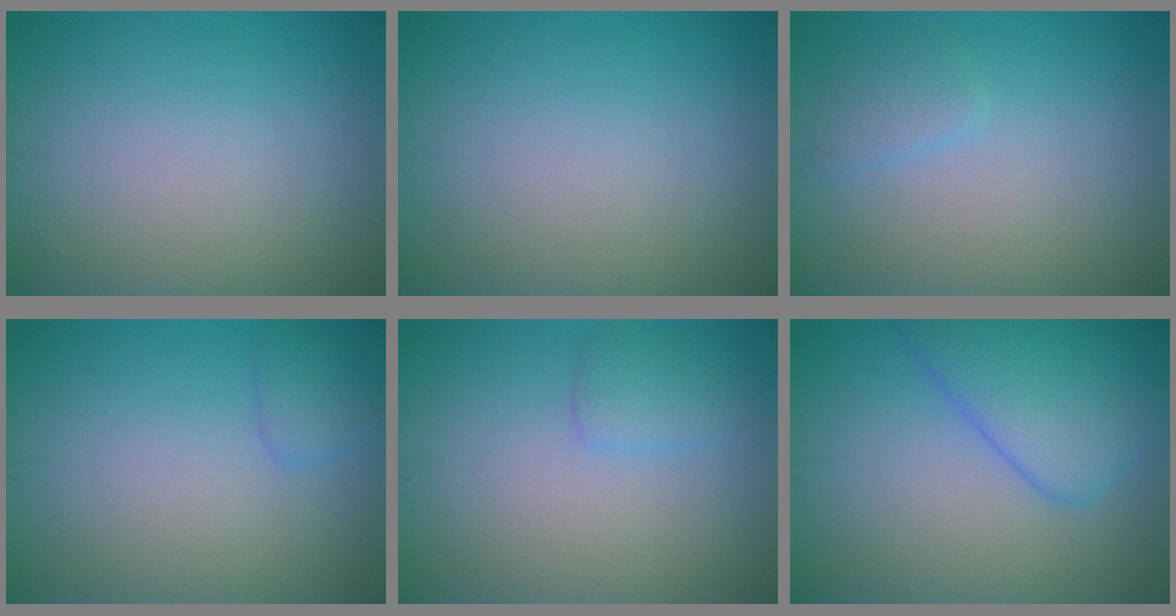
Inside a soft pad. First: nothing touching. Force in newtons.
{"total": 0.0}
{"total": 1.4, "press": 1.4, "slide": 0.2}
{"total": 1.3, "press": 1.3, "slide": 0.1}
{"total": 1.6, "press": 1.6, "slide": 0.1}
{"total": 5.5, "press": 5.5, "slide": 0.3}